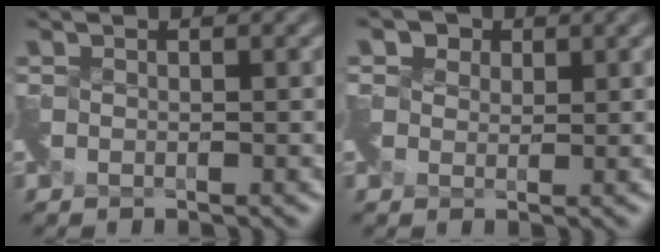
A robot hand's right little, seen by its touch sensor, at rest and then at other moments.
{"total": 1.6, "force": [0.4, 1.4, -0.5], "torque": [0.007, 0.003, 0.009]}